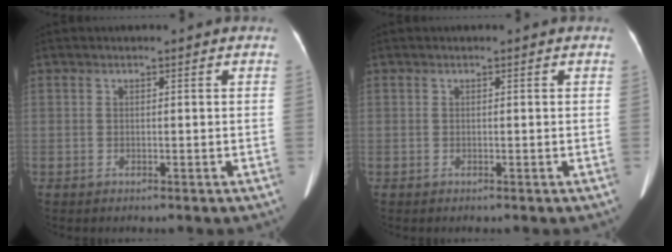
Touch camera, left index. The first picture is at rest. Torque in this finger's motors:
{"motor_torque": [-0.11, -0.04, 0.03, 0.01]}